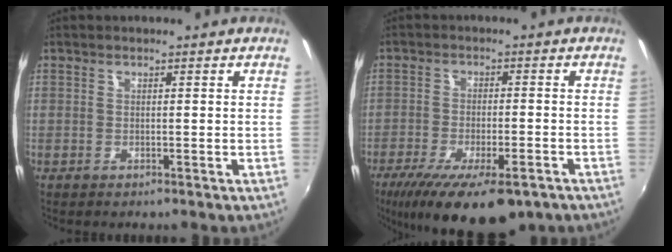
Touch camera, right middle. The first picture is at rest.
{"total": 17.3, "force": [-11.6, 5.8, 11.4], "torque": [-0.219, -0.051, -0.174]}